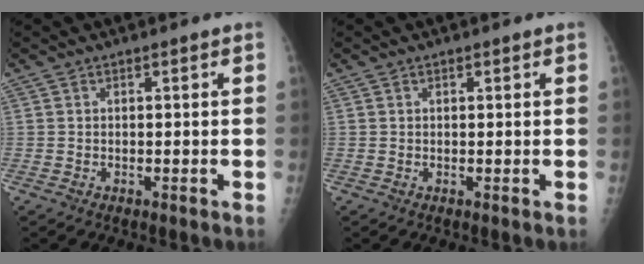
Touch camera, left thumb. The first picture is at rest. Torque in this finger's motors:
{"motor_torque": [-0.03, 0.15, -0.07, -0.02, -0.02]}